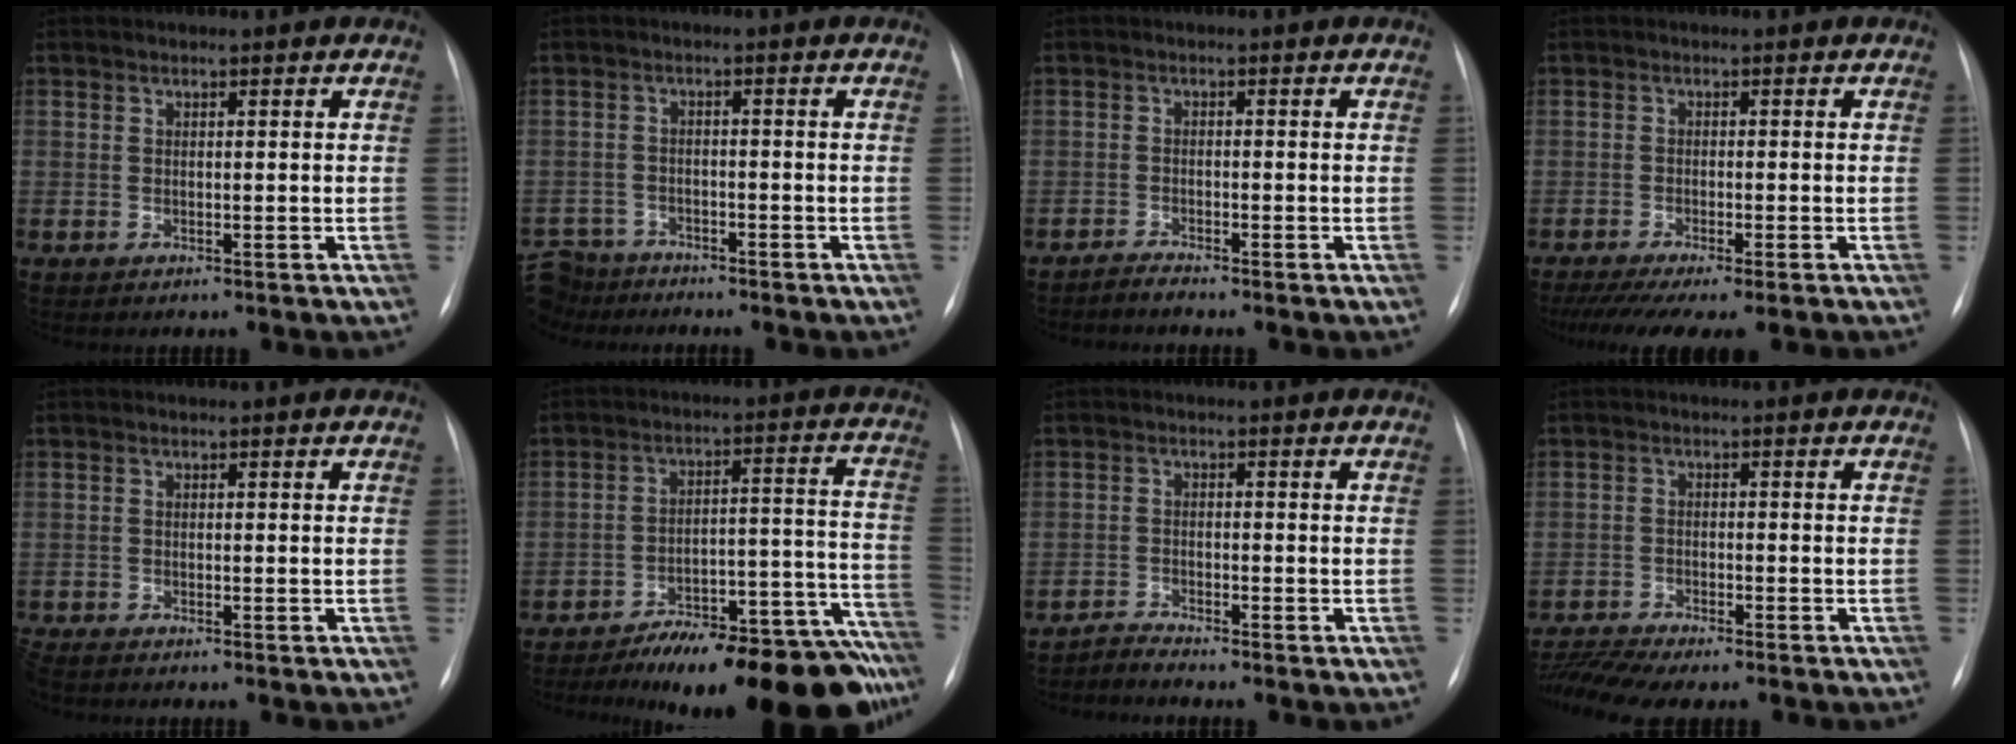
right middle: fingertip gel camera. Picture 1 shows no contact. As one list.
[{"total": 8.4, "force": [-7.6, 3.7, 0.3], "torque": [-0.019, 0.009, -0.131]}, {"total": 1.4, "force": [-1.4, -0.2, 0.1], "torque": [-0.005, -0.004, -0.026]}, {"total": 10.0, "force": [-7.9, 1.0, 6.0], "torque": [-0.083, -0.015, -0.121]}, {"total": 2.0, "force": [-1.9, 0.3, 0.7], "torque": [-0.015, -0.009, -0.034]}, {"total": 23.8, "force": [-20.1, 5.2, 11.7], "torque": [-0.074, 0.028, -0.279]}, {"total": 1.9, "force": [-1.8, -0.2, -0.3], "torque": [0.006, -0.010, -0.037]}, {"total": 7.8, "force": [-7.2, 0.2, 3.1], "torque": [-0.050, -0.003, -0.115]}]